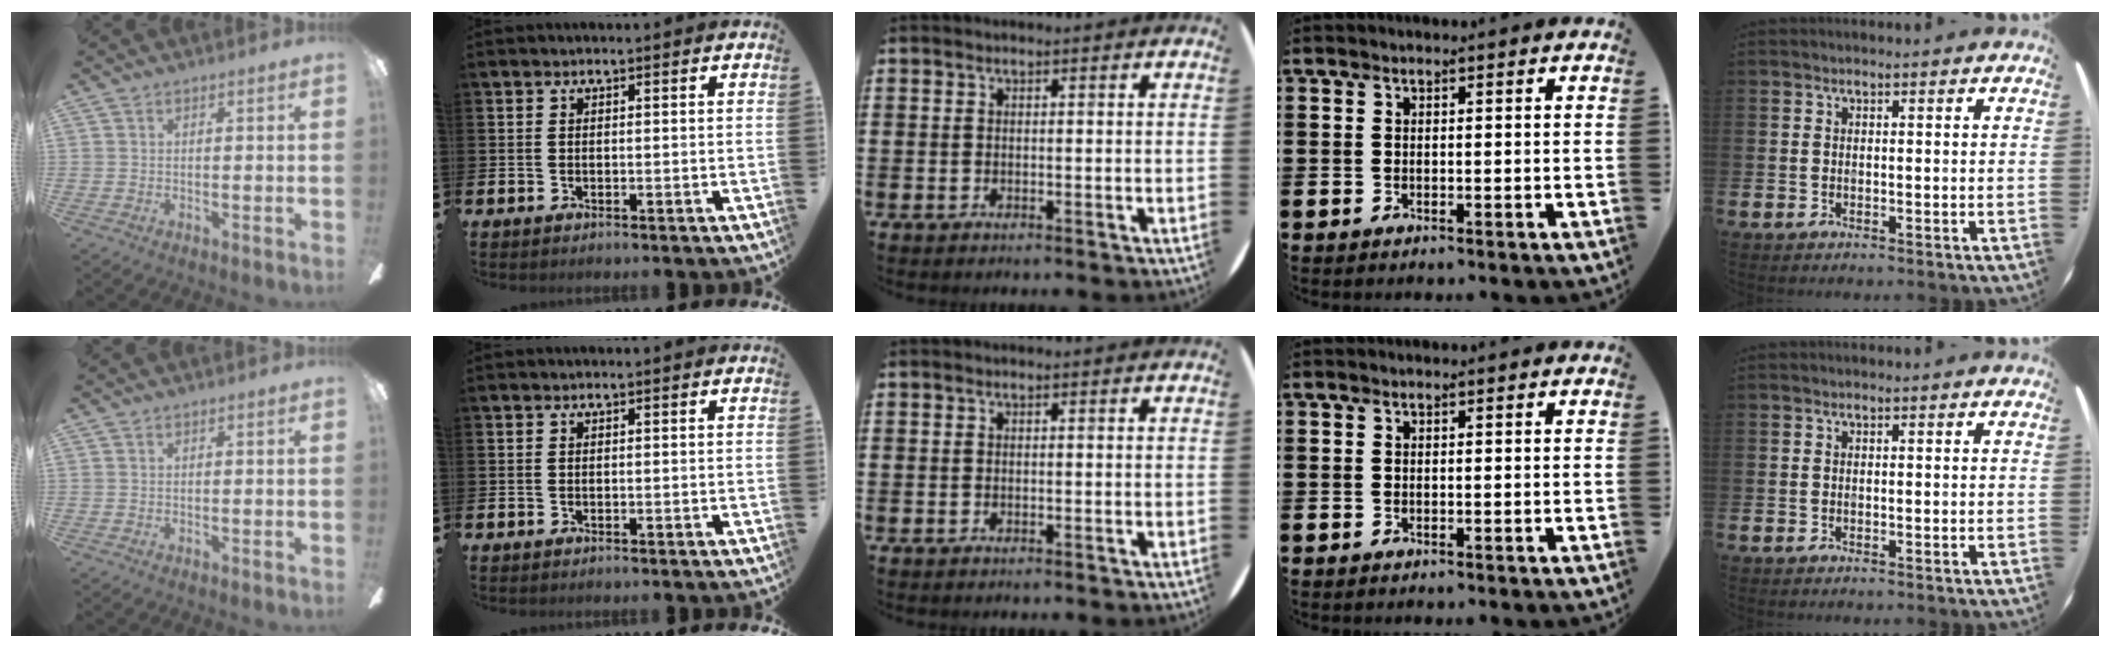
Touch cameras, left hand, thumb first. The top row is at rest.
{}